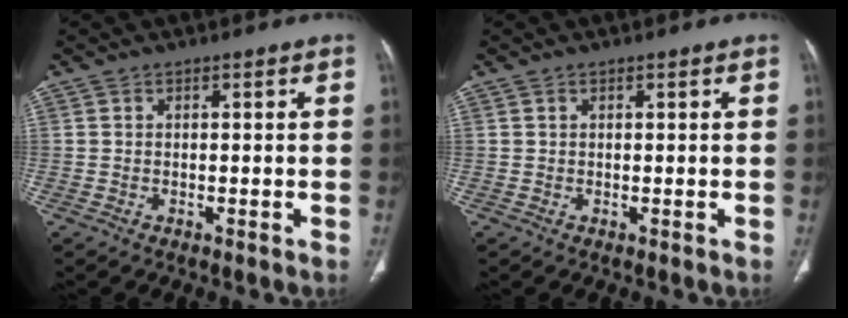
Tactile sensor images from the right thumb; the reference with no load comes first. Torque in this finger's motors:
{"motor_torque": [-0.12, 0.38, -0.29, 0.17, 0.02]}